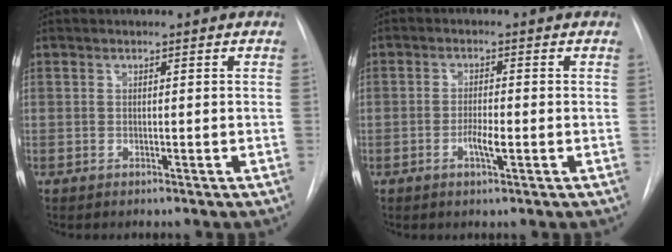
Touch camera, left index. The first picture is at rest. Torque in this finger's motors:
{"motor_torque": [0.18, 0.31, 0.08, 0.02]}